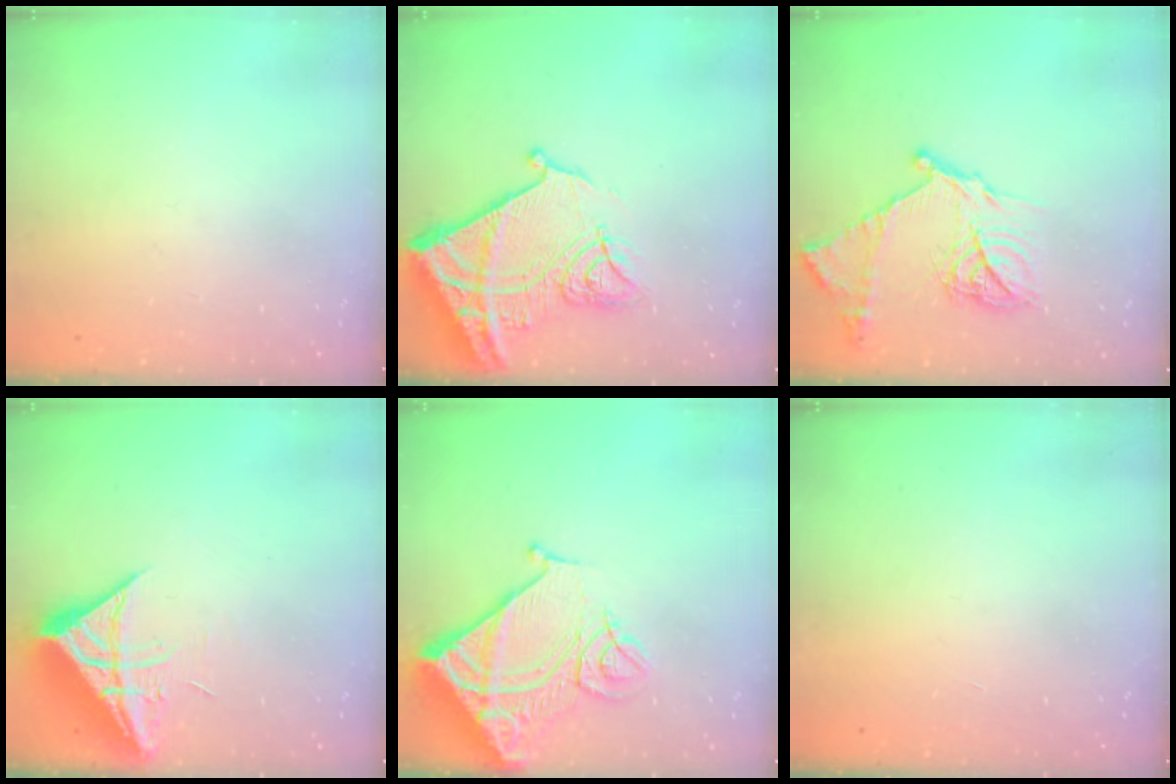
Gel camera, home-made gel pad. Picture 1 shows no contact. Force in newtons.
{"total": 18.1, "press": 18.0, "slide": 1.9}
{"total": 19.1, "press": 19.0, "slide": 1.7}
{"total": 9.4, "press": 9.3, "slide": 1.0}
{"total": 15.3, "press": 15.2, "slide": 1.9}
{"total": 1.7, "press": 1.7, "slide": 0.1}